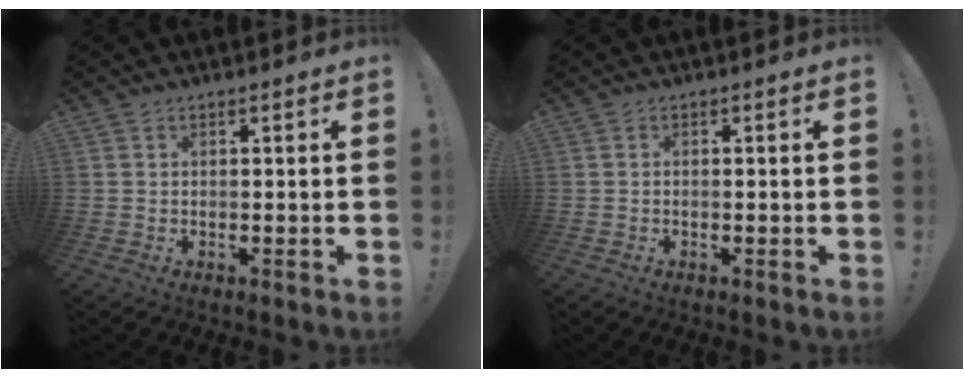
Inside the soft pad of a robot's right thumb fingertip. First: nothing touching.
{"total": 0.0}